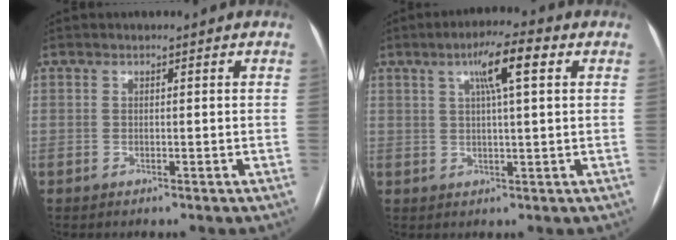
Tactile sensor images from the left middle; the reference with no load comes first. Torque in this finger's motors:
{"motor_torque": [0.94, -0.26, 0.16, 0.03]}